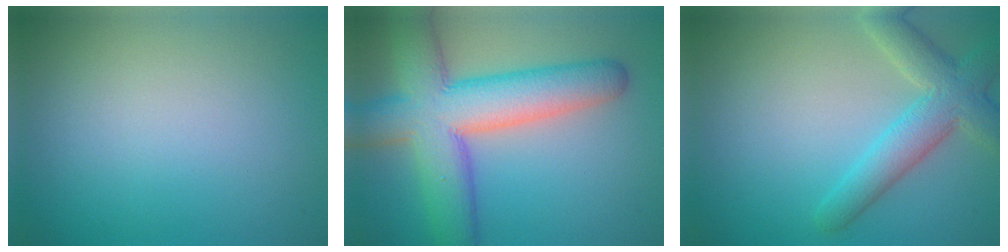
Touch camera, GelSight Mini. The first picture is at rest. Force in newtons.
{"total": 10.6, "press": 10.6, "slide": 0.5}
{"total": 4.9, "press": 4.9, "slide": 0.4}